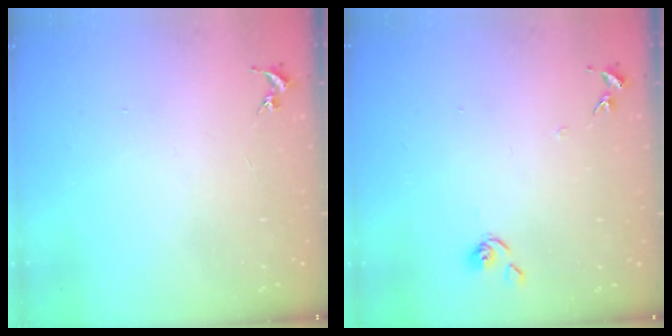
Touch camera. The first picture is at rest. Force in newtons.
{"total": 6.7, "press": 6.7, "slide": 0.6}